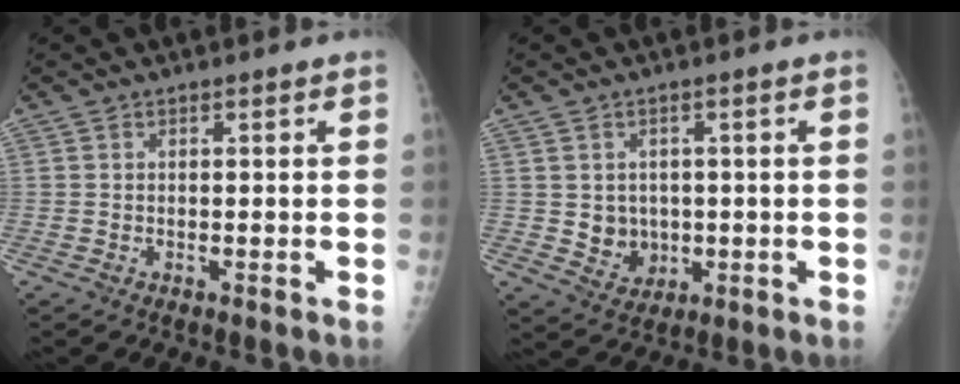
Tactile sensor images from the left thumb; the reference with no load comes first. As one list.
[{"total": 5.4, "force": [0.0, 4.8, 2.4], "torque": [-0.011, -0.001, 0.012]}]